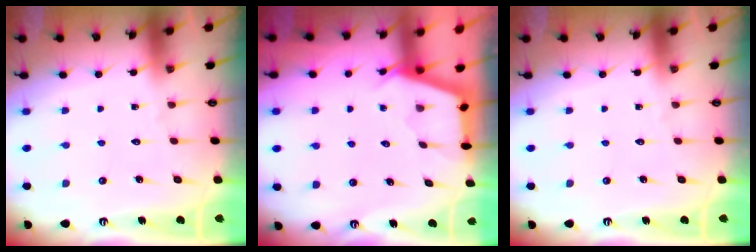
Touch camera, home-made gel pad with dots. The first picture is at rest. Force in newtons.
{"total": 2.8, "press": 2.8, "slide": 0.4}
{"total": 0.0}